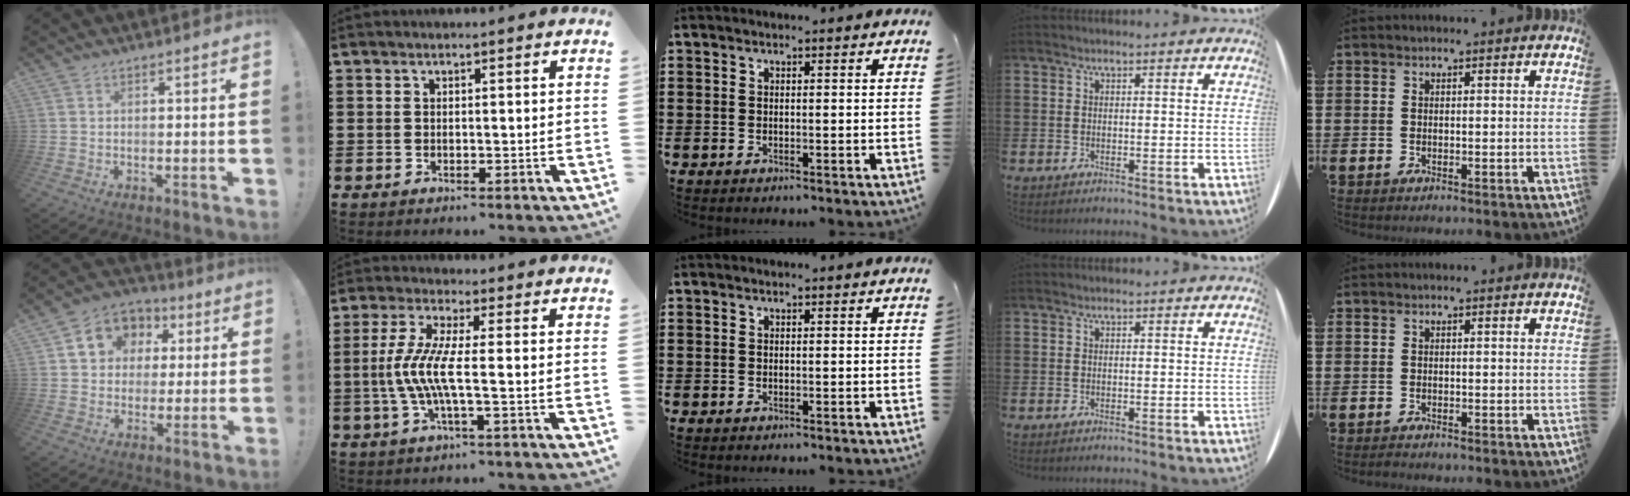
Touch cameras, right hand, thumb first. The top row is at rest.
{"thumb": {"total": 9.9, "force": [2.5, 8.9, 3.5], "torque": [-0.051, -0.006, 0.053]}, "index": {"total": 7.2, "force": [-1.4, 0.8, 7.0], "torque": [-0.166, -0.020, -0.039]}, "little": {"total": 0.6, "force": [-0.4, 0.2, 0.3], "torque": [-0.007, 0.000, -0.010]}}